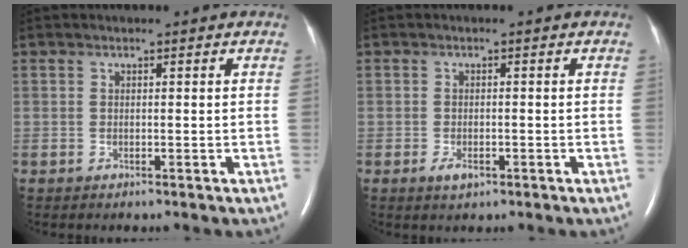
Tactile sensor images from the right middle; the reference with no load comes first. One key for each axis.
{"total": 2.0, "fx": -1.0, "fy": 1.0, "fz": 1.4, "tx": -0.028, "ty": 0.000, "tz": -0.014}